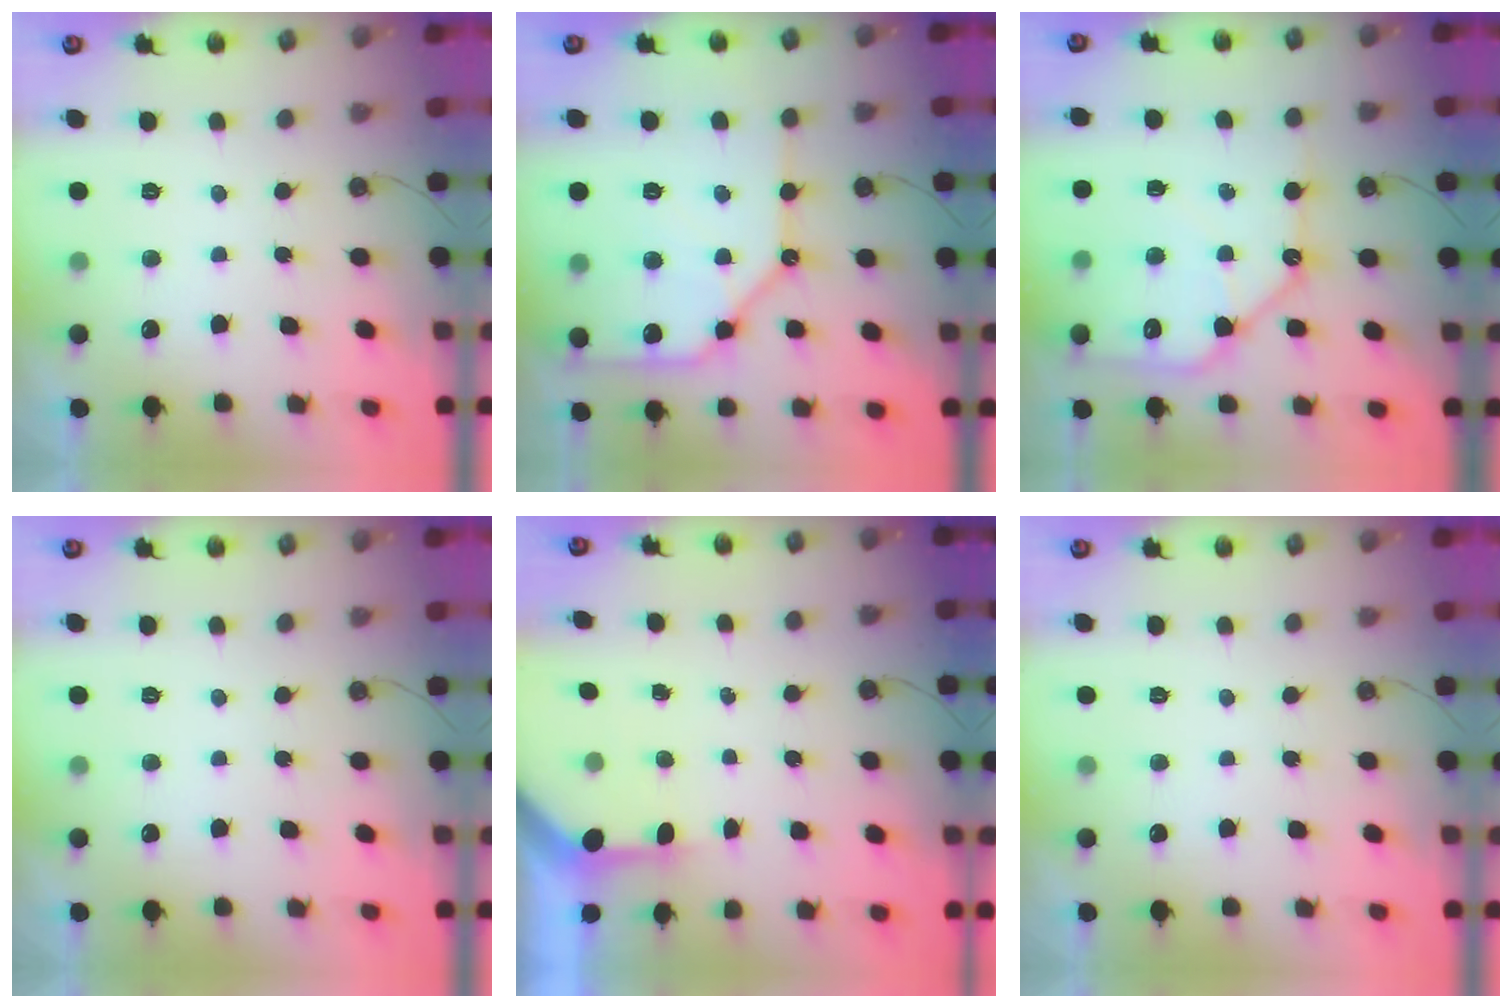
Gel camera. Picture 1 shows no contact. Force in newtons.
{"total": 17.7, "press": 17.6, "slide": 2.0}
{"total": 14.2, "press": 14.1, "slide": 1.6}
{"total": 0.0}
{"total": 3.0, "press": 3.0, "slide": 0.2}
{"total": 0.0}